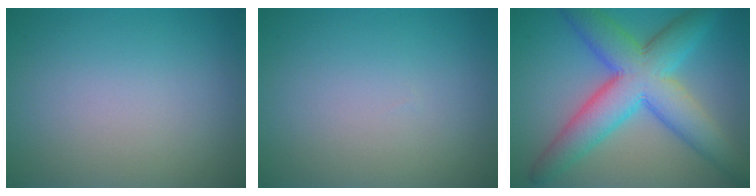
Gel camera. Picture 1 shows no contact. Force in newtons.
{"total": 0.0}
{"total": 9.5, "press": 9.5, "slide": 0.2}